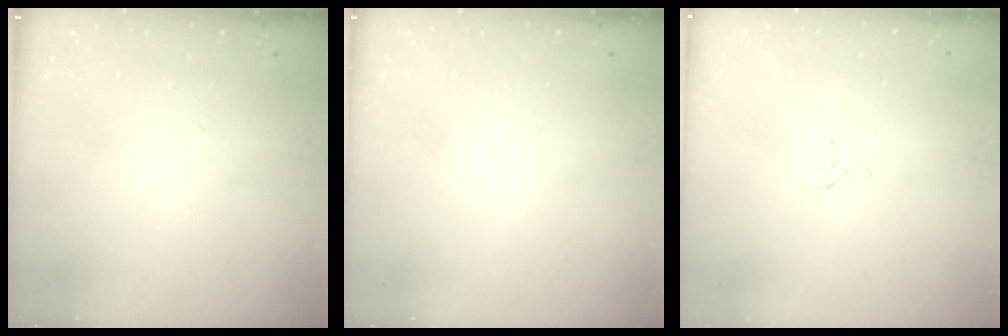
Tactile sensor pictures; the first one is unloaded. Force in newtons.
{"total": 0.0}
{"total": 1.8, "press": 1.7, "slide": 0.5}